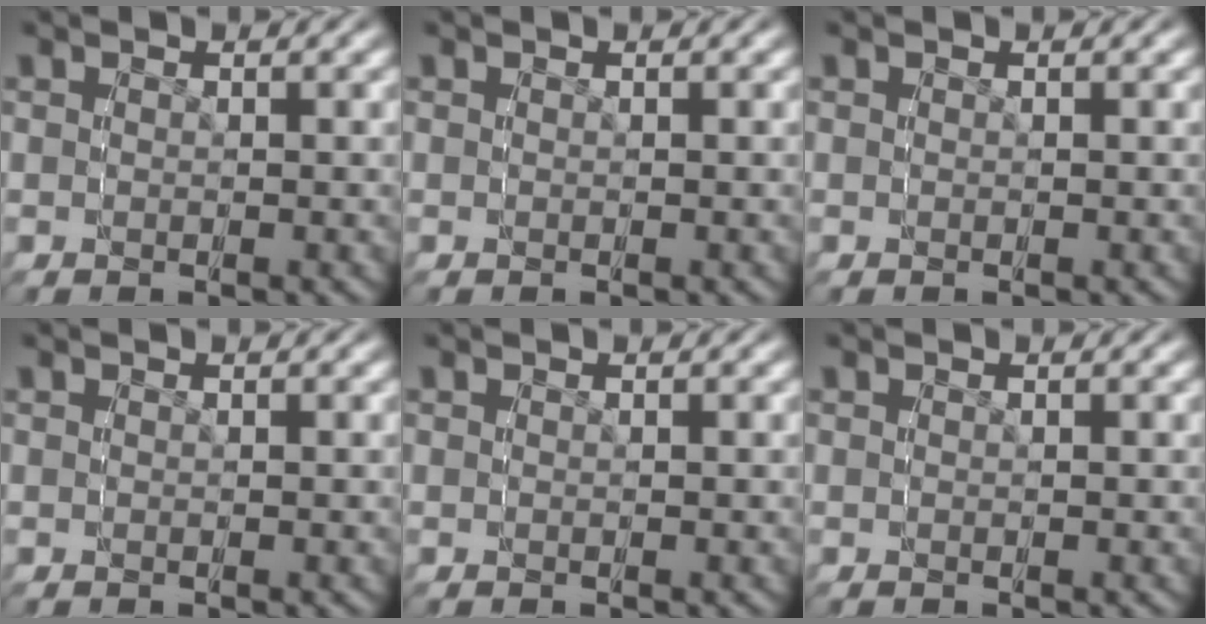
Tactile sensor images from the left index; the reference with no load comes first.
{"total": 0.0}
{"total": 0.0}
{"total": 0.0}
{"total": 0.0}
{"total": 0.0}